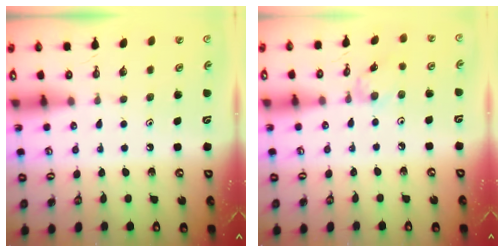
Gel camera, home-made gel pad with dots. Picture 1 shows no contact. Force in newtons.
{"total": 2.1, "press": 2.1, "slide": 0.4}